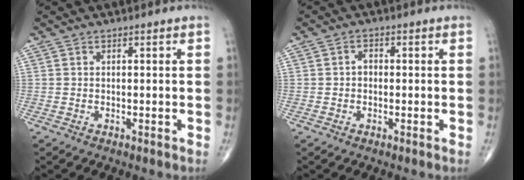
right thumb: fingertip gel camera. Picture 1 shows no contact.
{"total": 1.6, "force": [-0.1, 1.2, 0.9], "torque": [-0.006, 0.008, -0.005]}